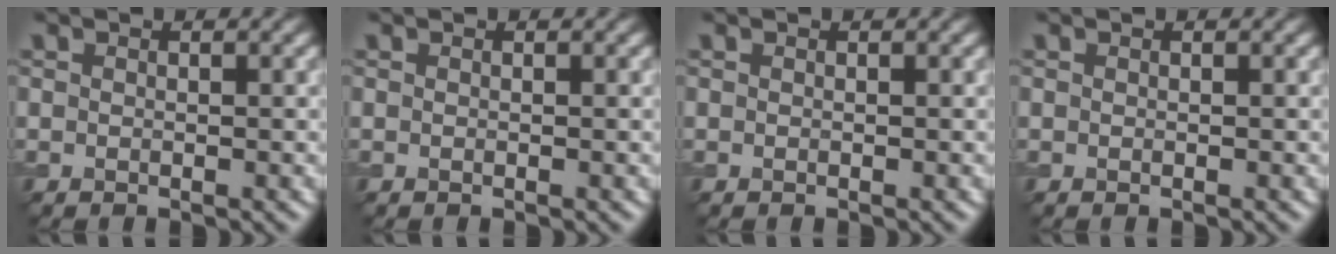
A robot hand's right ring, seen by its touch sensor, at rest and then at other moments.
{"total": 0.0}
{"total": 0.0}
{"total": 0.0}